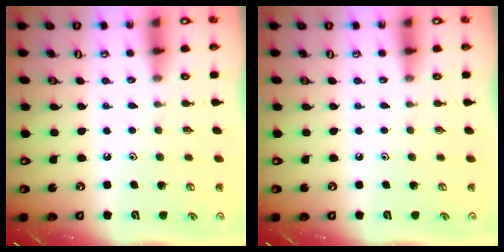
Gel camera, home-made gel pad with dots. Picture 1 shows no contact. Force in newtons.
{"total": 0.0}